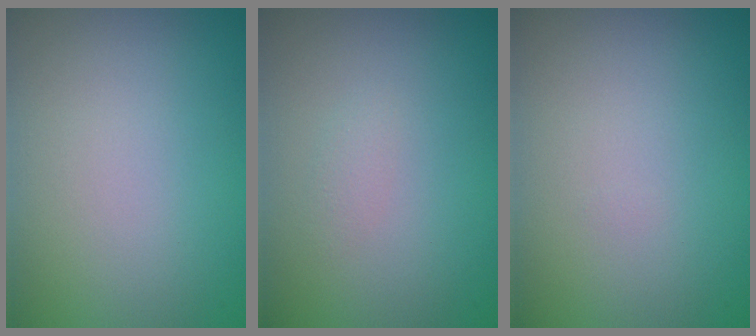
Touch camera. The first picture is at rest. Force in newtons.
{"total": 0.6, "press": 0.6, "slide": 0.0}
{"total": 0.0}